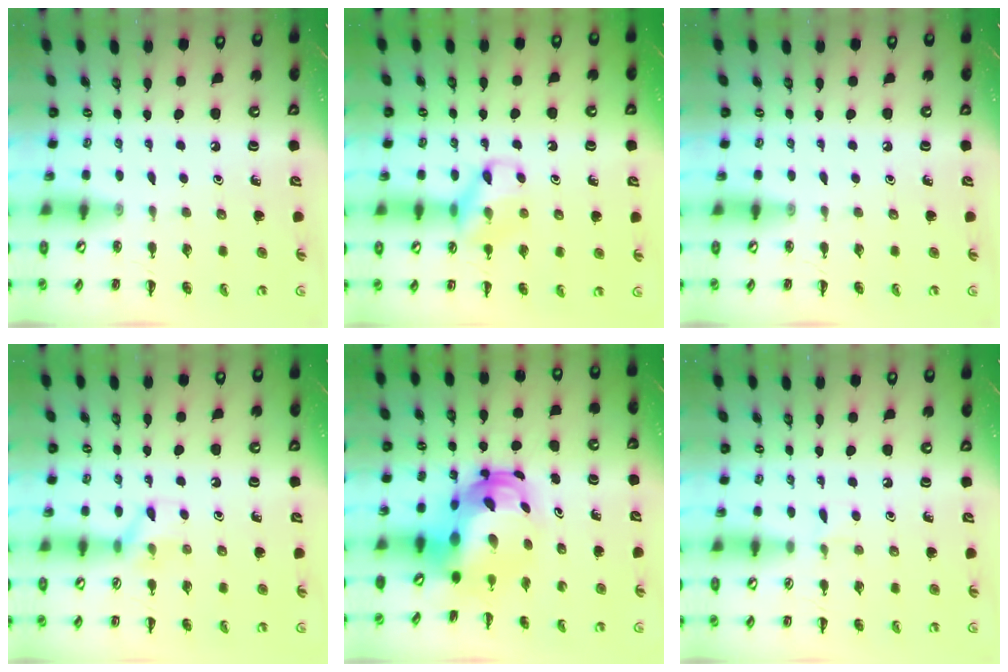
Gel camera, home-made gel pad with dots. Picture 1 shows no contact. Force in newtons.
{"total": 11.9, "press": 11.9, "slide": 1.0}
{"total": 0.0}
{"total": 6.9, "press": 6.8, "slide": 0.9}
{"total": 7.9, "press": 7.5, "slide": 2.4}
{"total": 4.5, "press": 4.2, "slide": 1.5}